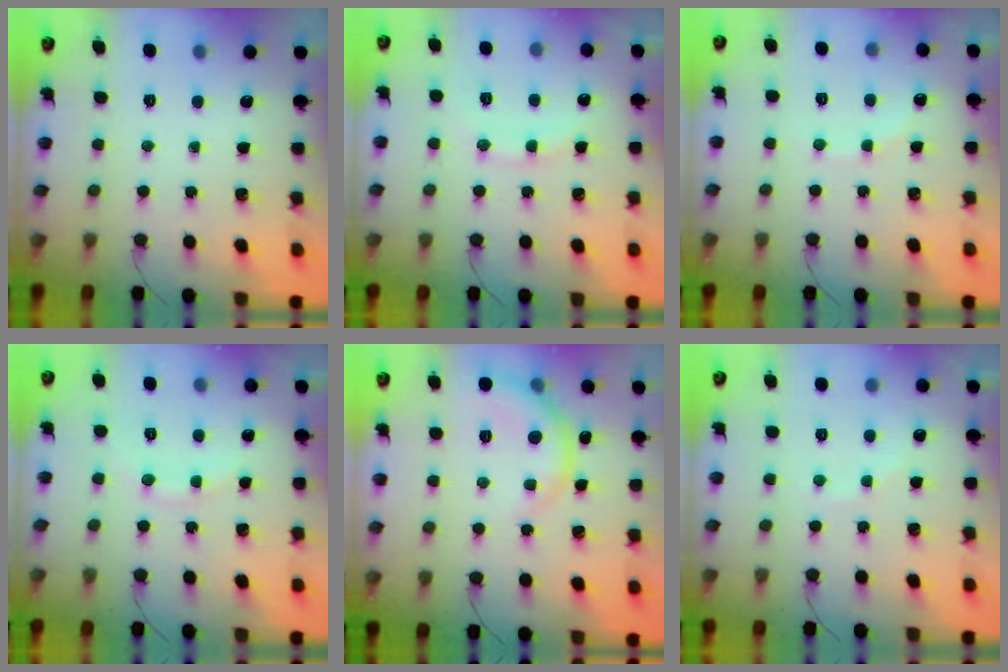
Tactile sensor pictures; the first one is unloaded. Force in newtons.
{"total": 9.2, "press": 9.2, "slide": 0.9}
{"total": 5.6, "press": 5.4, "slide": 1.4}
{"total": 7.6, "press": 7.6, "slide": 0.9}
{"total": 6.4, "press": 6.3, "slide": 0.8}
{"total": 5.1, "press": 5.0, "slide": 0.8}